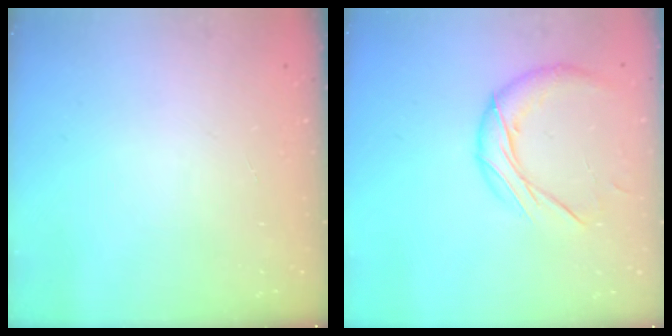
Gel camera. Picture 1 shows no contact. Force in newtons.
{"total": 10.8, "press": 10.8, "slide": 0.6}